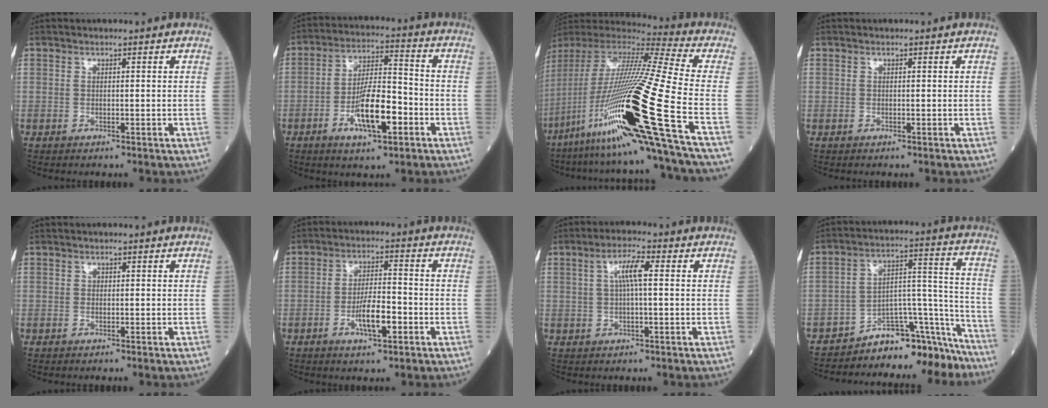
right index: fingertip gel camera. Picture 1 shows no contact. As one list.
[{"total": 10.3, "force": [-3.9, 2.6, 9.2], "torque": [-0.171, 0.005, -0.067]}, {"total": 31.1, "force": [-11.6, -0.2, 28.9], "torque": [-0.533, -0.052, -0.216]}, {"total": 0.0}, {"total": 0.0}, {"total": 6.1, "force": [-2.4, 1.4, 5.5], "torque": [-0.104, 0.002, -0.040]}, {"total": 4.5, "force": [0.8, 0.5, 4.4], "torque": [-0.084, 0.012, 0.014]}, {"total": 14.4, "force": [-14.0, 2.8, 1.7], "torque": [0.020, 0.083, -0.212]}]